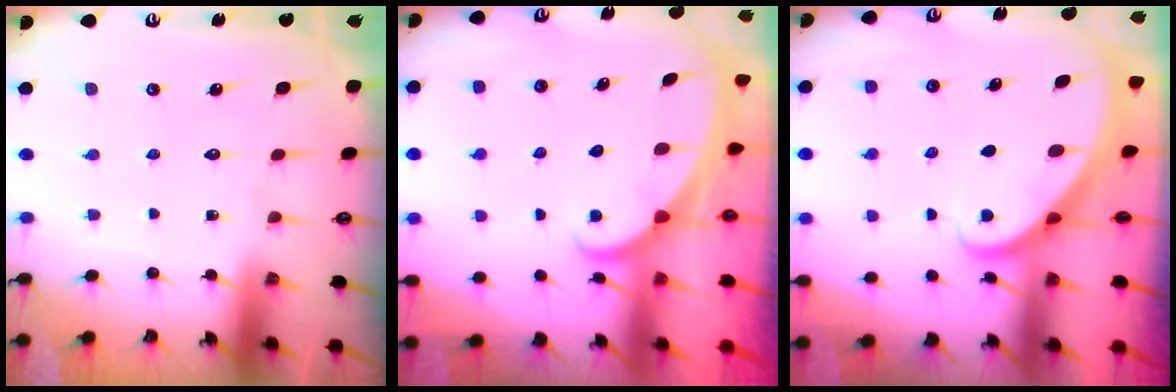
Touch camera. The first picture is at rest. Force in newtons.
{"total": 1.5, "press": 1.5, "slide": 0.1}
{"total": 2.6, "press": 2.6, "slide": 0.3}